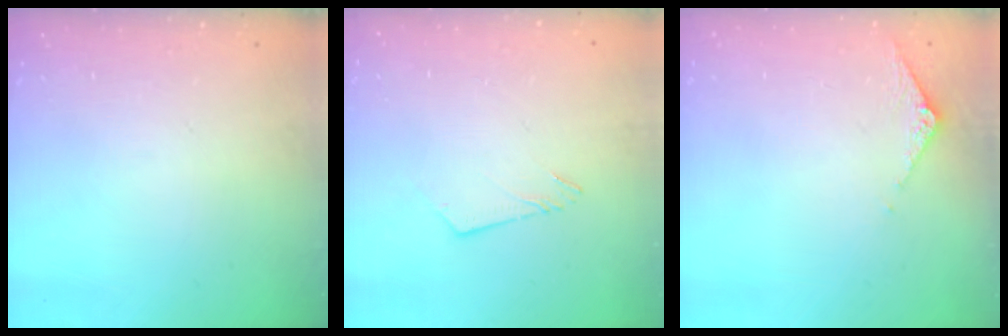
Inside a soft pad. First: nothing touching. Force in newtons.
{"total": 2.9, "press": 2.9, "slide": 0.2}
{"total": 3.2, "press": 3.2, "slide": 0.3}